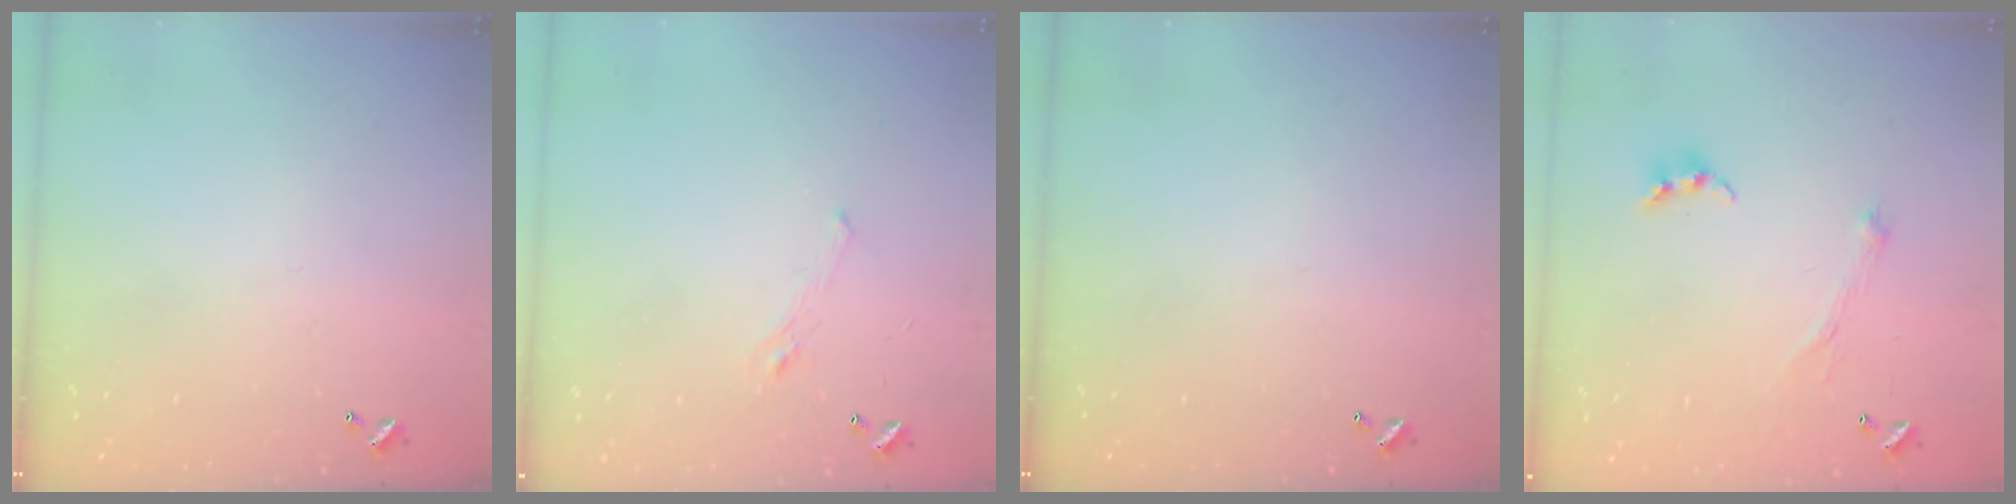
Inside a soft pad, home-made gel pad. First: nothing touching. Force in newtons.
{"total": 1.2, "press": 0.8, "slide": 0.9}
{"total": 0.0}
{"total": 2.1, "press": 2.0, "slide": 0.7}